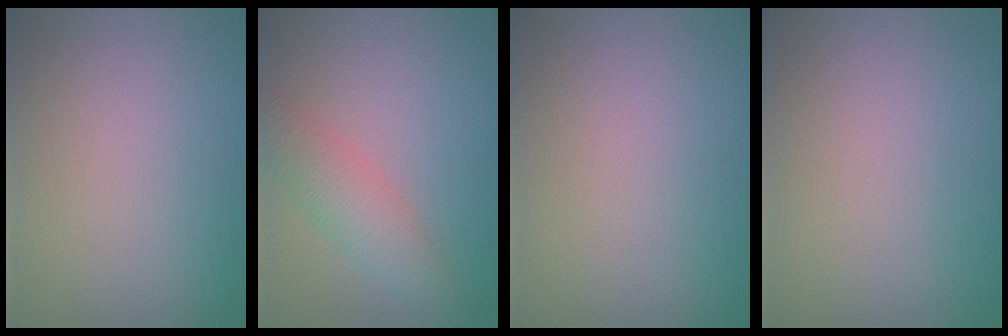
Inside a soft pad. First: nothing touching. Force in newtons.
{"total": 3.8, "press": 3.8, "slide": 0.1}
{"total": 0.0}
{"total": 0.0}